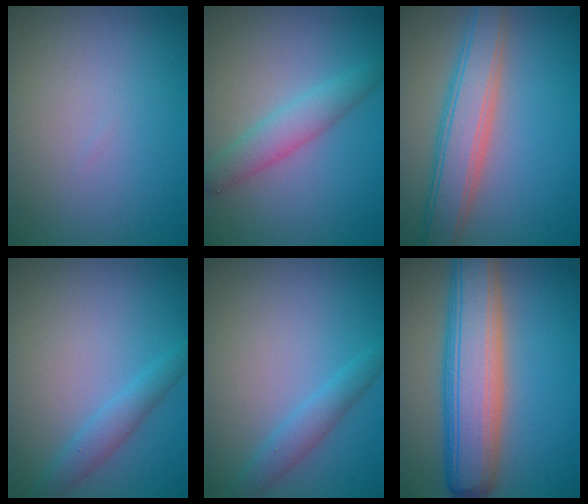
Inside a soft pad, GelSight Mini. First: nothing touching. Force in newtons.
{"total": 2.8, "press": 2.8, "slide": 0.1}
{"total": 5.6, "press": 5.6, "slide": 0.5}
{"total": 2.3, "press": 2.3, "slide": 0.1}
{"total": 2.3, "press": 2.3, "slide": 0.1}
{"total": 9.4, "press": 9.4, "slide": 0.3}